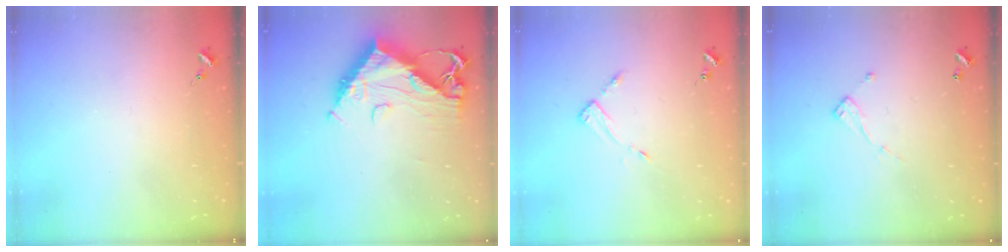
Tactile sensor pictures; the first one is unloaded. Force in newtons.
{"total": 13.6, "press": 13.6, "slide": 1.1}
{"total": 3.4, "press": 3.4, "slide": 0.4}
{"total": 6.6, "press": 6.6, "slide": 0.1}